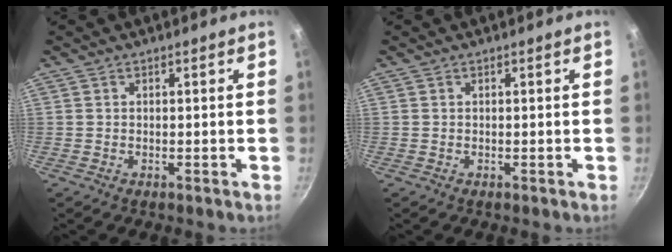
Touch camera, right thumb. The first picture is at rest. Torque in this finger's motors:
{"motor_torque": [-0.14, 0.14, 0.00, -0.01, 0.00]}